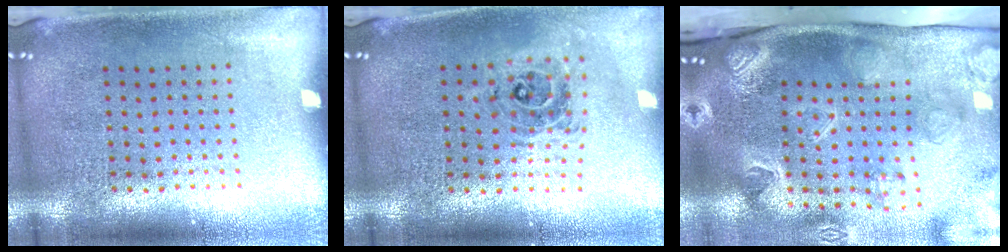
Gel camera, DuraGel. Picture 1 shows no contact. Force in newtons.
{"total": 0.7, "press": 0.7, "slide": 0.2}
{"total": 3.4, "press": 3.0, "slide": 1.6}